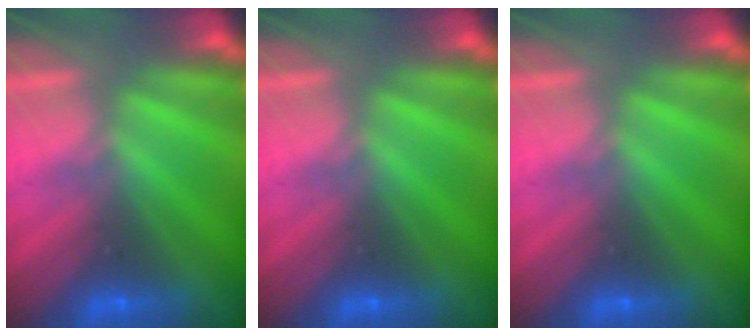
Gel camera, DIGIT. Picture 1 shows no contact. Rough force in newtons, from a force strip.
{"total": 0.0}
{"total": 0.0}